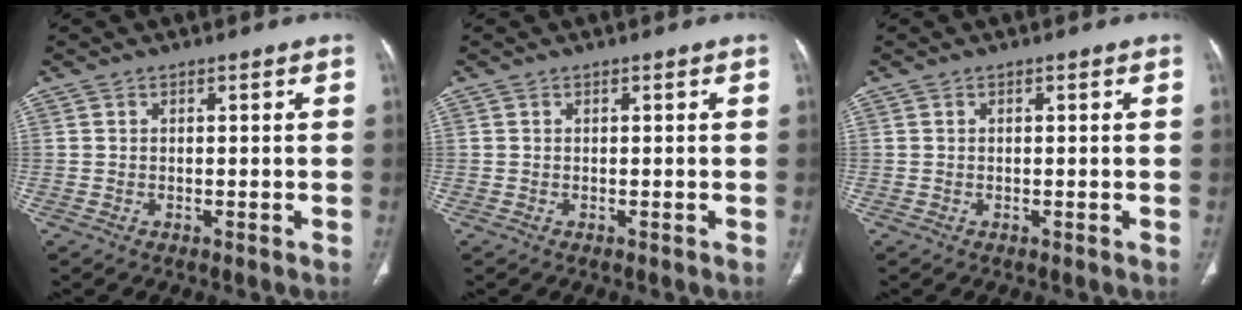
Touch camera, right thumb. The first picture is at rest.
{"total": 0.0}
{"total": 0.0}